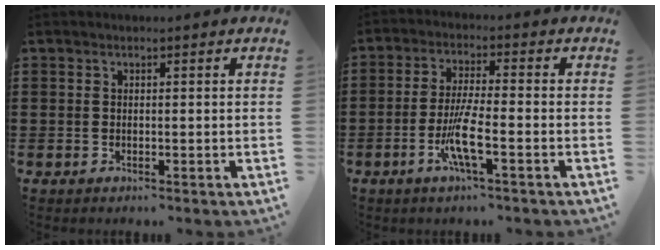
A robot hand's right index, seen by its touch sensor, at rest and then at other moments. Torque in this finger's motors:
{"motor_torque": [1.15, 0.99, 0.18, 0.11]}